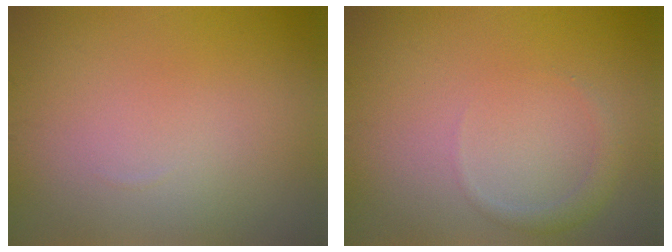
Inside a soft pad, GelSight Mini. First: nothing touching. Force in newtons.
{"total": 1.3, "press": 1.3, "slide": 0.1}